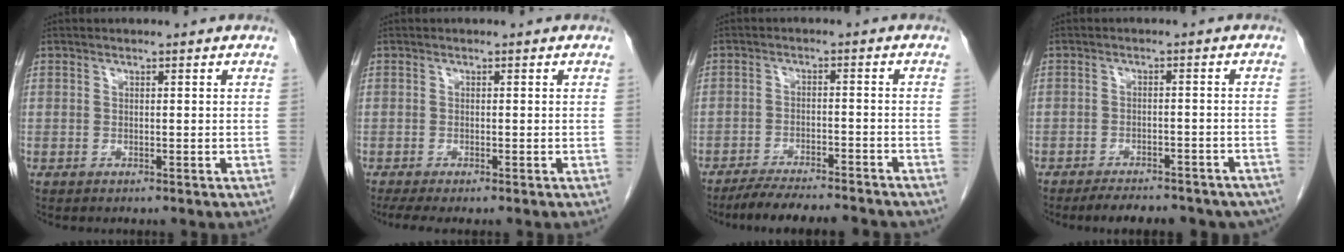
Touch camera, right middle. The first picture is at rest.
{"total": 3.2, "force": [-2.5, 0.4, 2.0], "torque": [-0.033, -0.010, -0.040]}
{"total": 12.1, "force": [-10.9, 1.5, 4.9], "torque": [-0.069, -0.005, -0.153]}
{"total": 14.2, "force": [-12.0, 4.9, 5.8], "torque": [-0.081, 0.006, -0.138]}